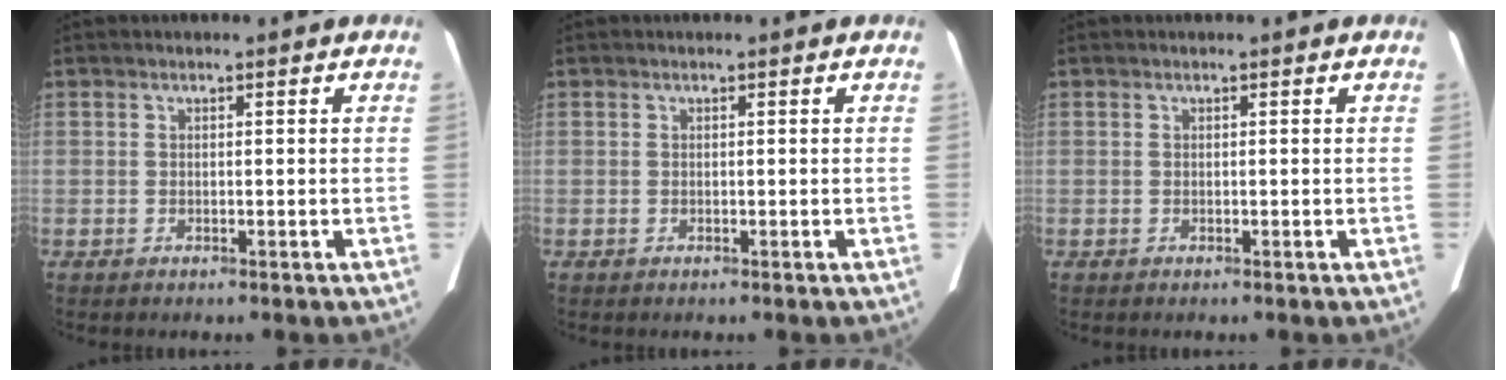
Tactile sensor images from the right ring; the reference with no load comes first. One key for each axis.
{"total": 0.0}
{"total": 0.0}